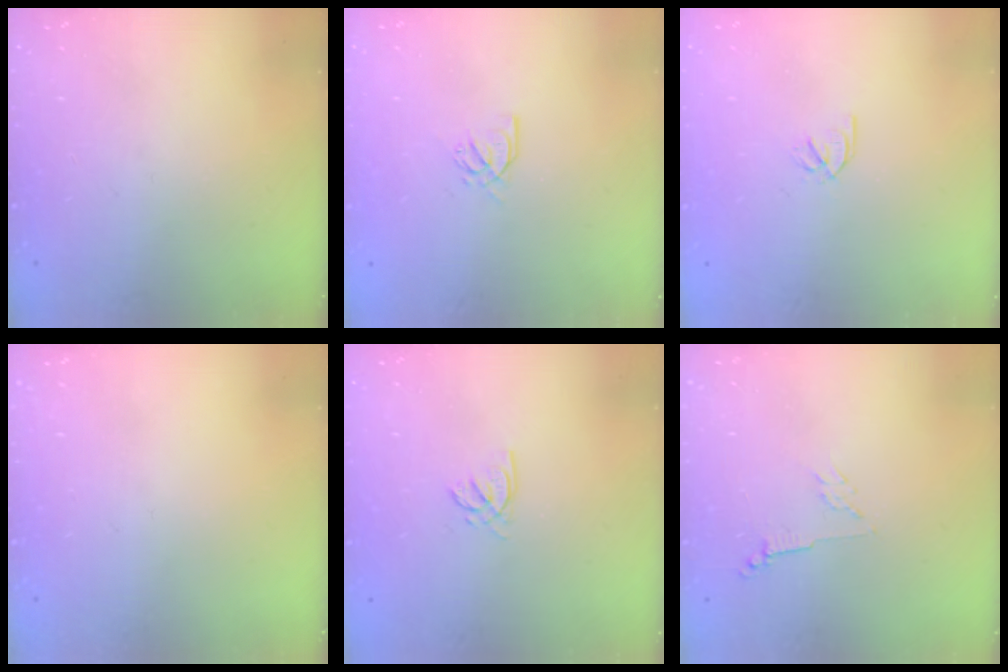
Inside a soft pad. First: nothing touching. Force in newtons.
{"total": 3.5, "press": 3.5, "slide": 0.2}
{"total": 2.0, "press": 2.0, "slide": 0.3}
{"total": 0.0}
{"total": 1.4, "press": 1.4, "slide": 0.2}
{"total": 2.8, "press": 2.7, "slide": 0.6}